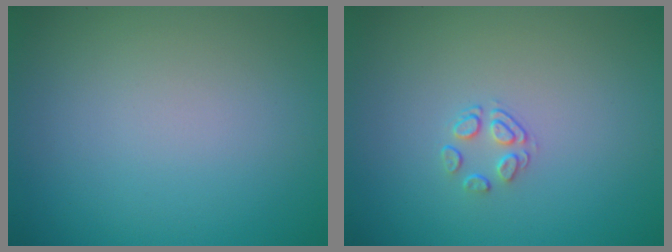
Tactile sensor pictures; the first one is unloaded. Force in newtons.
{"total": 1.5, "press": 0.8, "slide": 1.3}